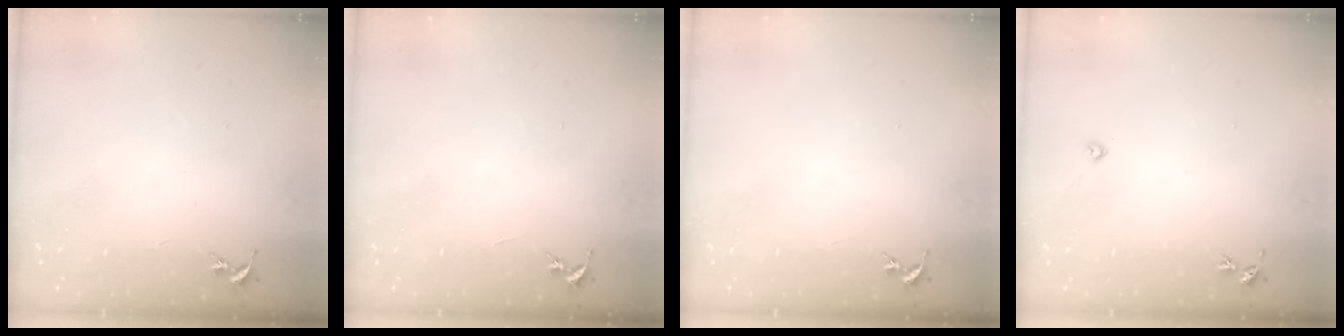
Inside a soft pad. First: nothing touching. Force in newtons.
{"total": 0.0}
{"total": 0.0}
{"total": 2.2, "press": 2.2, "slide": 0.3}